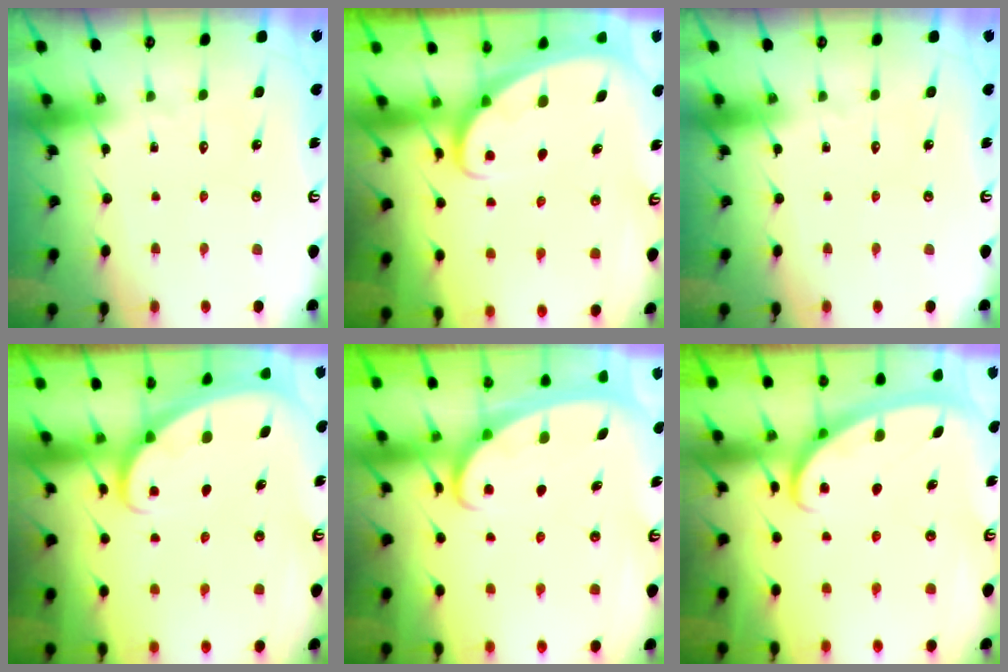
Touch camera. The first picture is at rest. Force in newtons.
{"total": 3.0, "press": 3.0, "slide": 0.2}
{"total": 0.0}
{"total": 1.6, "press": 1.6, "slide": 0.0}
{"total": 2.3, "press": 2.2, "slide": 0.4}
{"total": 2.6, "press": 2.6, "slide": 0.4}